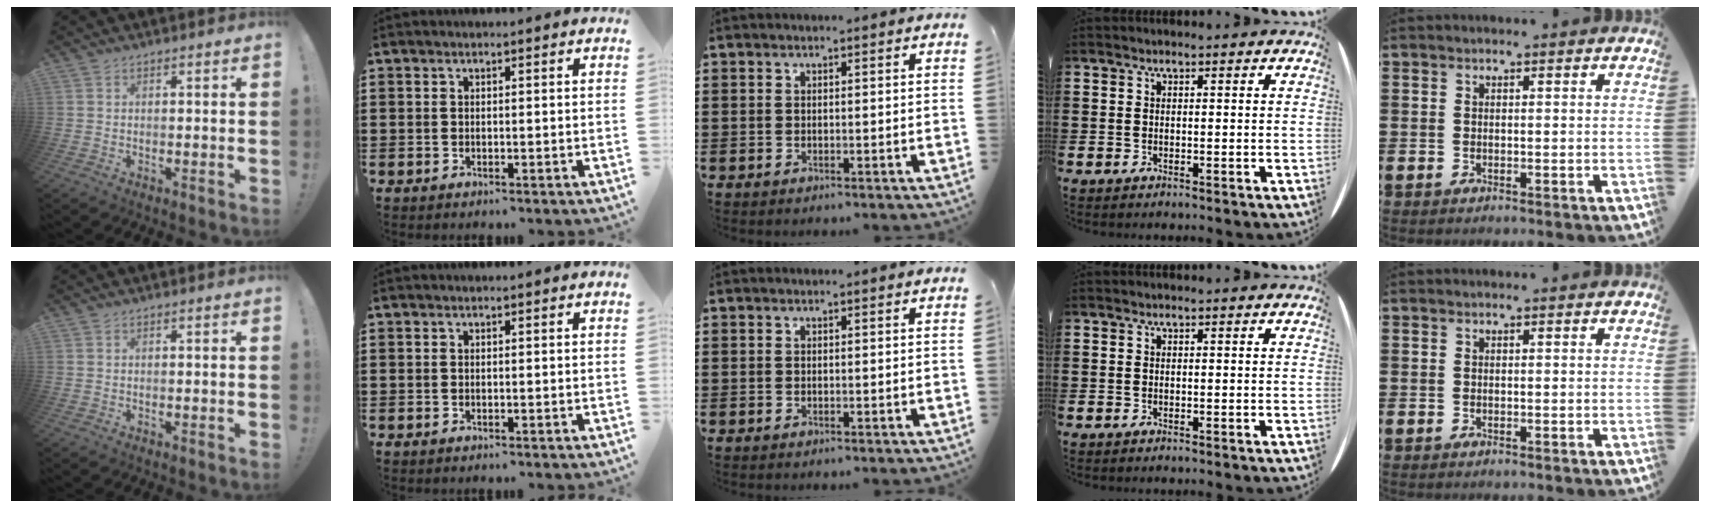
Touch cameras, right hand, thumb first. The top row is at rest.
{}